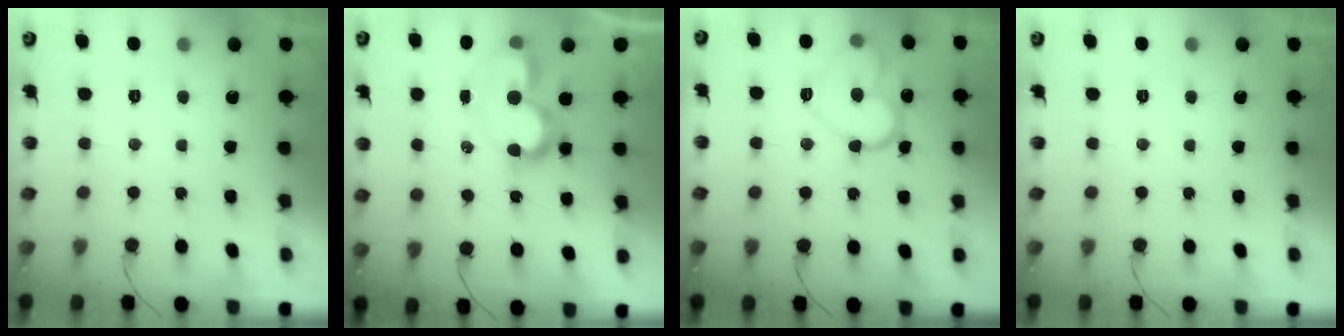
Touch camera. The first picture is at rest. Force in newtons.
{"total": 8.9, "press": 8.9, "slide": 0.7}
{"total": 14.1, "press": 14.1, "slide": 1.1}
{"total": 0.0}